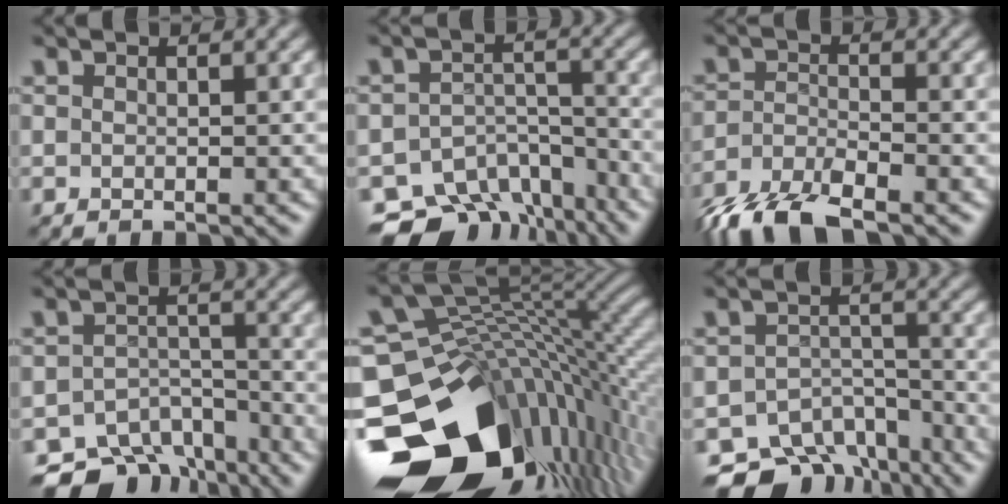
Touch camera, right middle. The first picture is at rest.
{"total": 10.6, "force": [-8.7, 5.6, 2.2], "torque": [-0.014, 0.000, -0.118]}
{"total": 5.5, "force": [-4.5, 1.5, 2.8], "torque": [-0.056, -0.004, -0.092]}
{"total": 7.7, "force": [-6.7, 3.6, 1.4], "torque": [-0.001, -0.006, -0.100]}
{"total": 17.1, "force": [-7.6, 10.7, 11.0], "torque": [-0.228, -0.010, -0.109]}
{"total": 8.9, "force": [-7.6, 4.3, 1.8], "torque": [-0.003, -0.002, -0.108]}